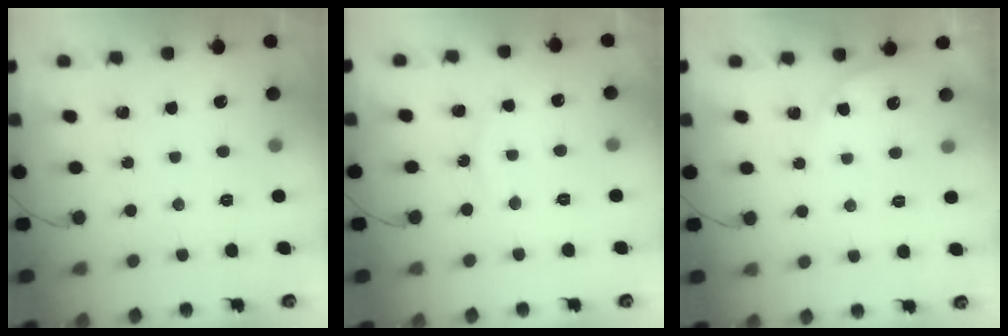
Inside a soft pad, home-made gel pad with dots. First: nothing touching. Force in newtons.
{"total": 3.9, "press": 3.9, "slide": 0.7}
{"total": 3.0, "press": 2.3, "slide": 1.9}